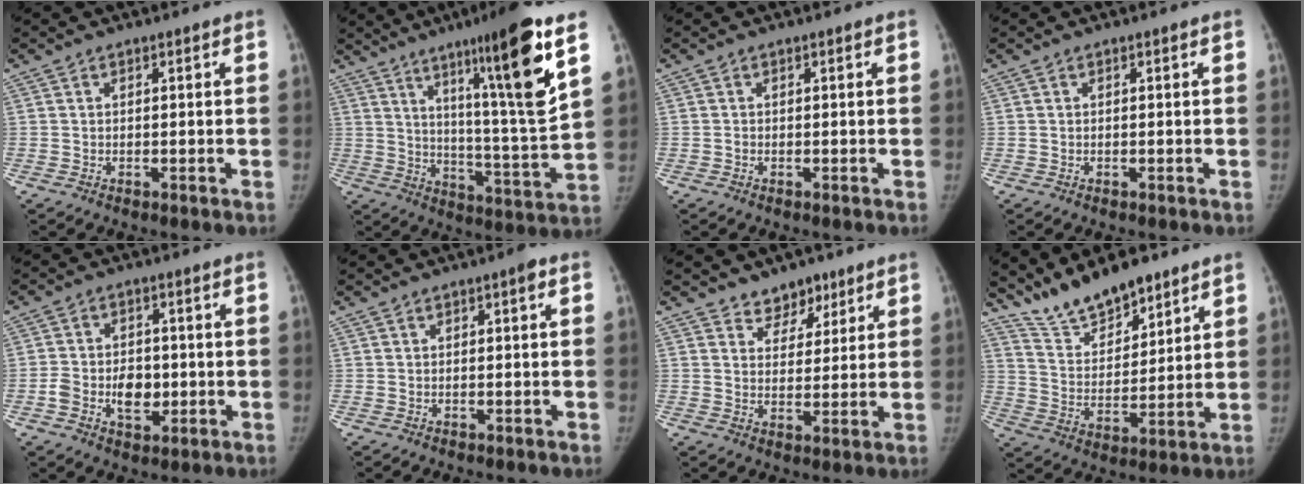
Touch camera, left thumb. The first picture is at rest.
{"total": 20.5, "force": [10.4, 1.4, 17.7], "torque": [-0.250, -0.055, 0.165]}
{"total": 0.0}
{"total": 0.0}
{"total": 7.1, "force": [-1.4, 4.9, 4.9], "torque": [-0.063, 0.008, -0.019]}
{"total": 1.3, "force": [0.4, 0.2, 1.2], "torque": [-0.023, 0.002, 0.003]}
{"total": 5.5, "force": [4.2, 3.4, 1.2], "torque": [0.016, -0.028, 0.068]}
{"total": 12.1, "force": [10.2, 3.9, 5.1], "torque": [-0.064, -0.059, 0.193]}